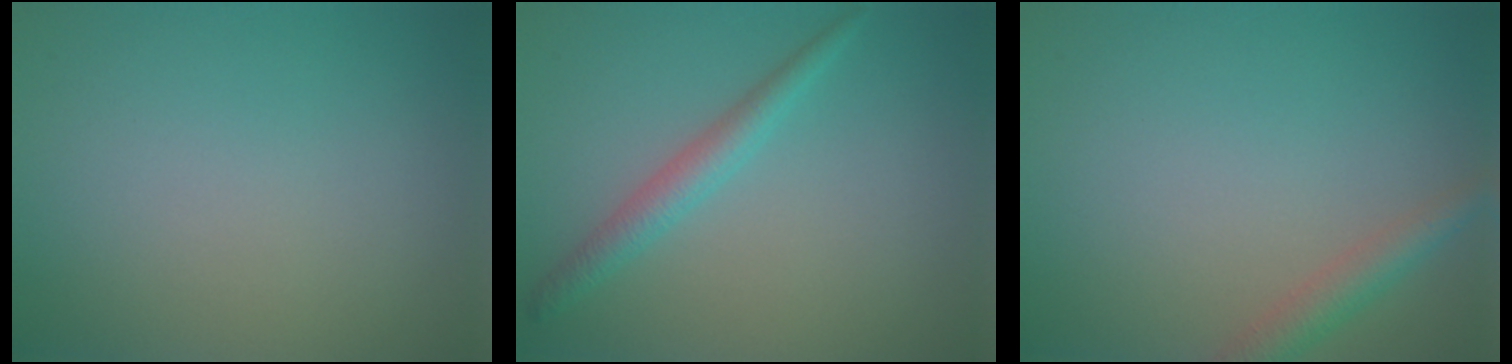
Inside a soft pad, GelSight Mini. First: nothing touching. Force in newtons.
{"total": 2.2, "press": 2.2, "slide": 0.1}
{"total": 2.4, "press": 2.4, "slide": 0.1}